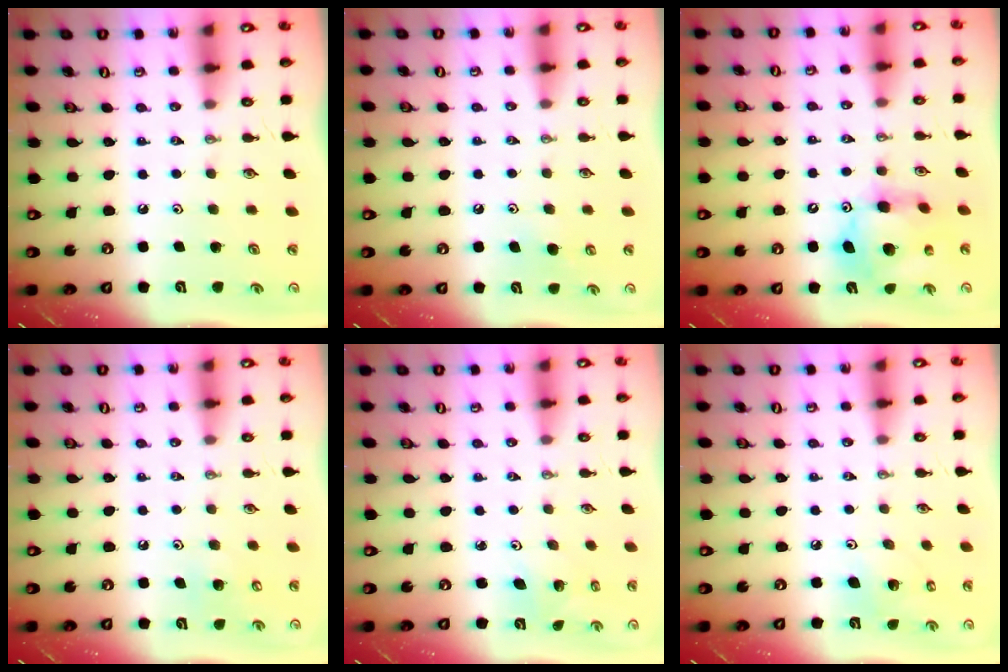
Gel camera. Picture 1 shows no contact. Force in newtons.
{"total": 6.6, "press": 6.4, "slide": 1.8}
{"total": 12.9, "press": 12.9, "slide": 1.1}
{"total": 6.5, "press": 6.4, "slide": 0.7}
{"total": 2.7, "press": 2.7, "slide": 0.2}
{"total": 6.6, "press": 6.3, "slide": 2.2}